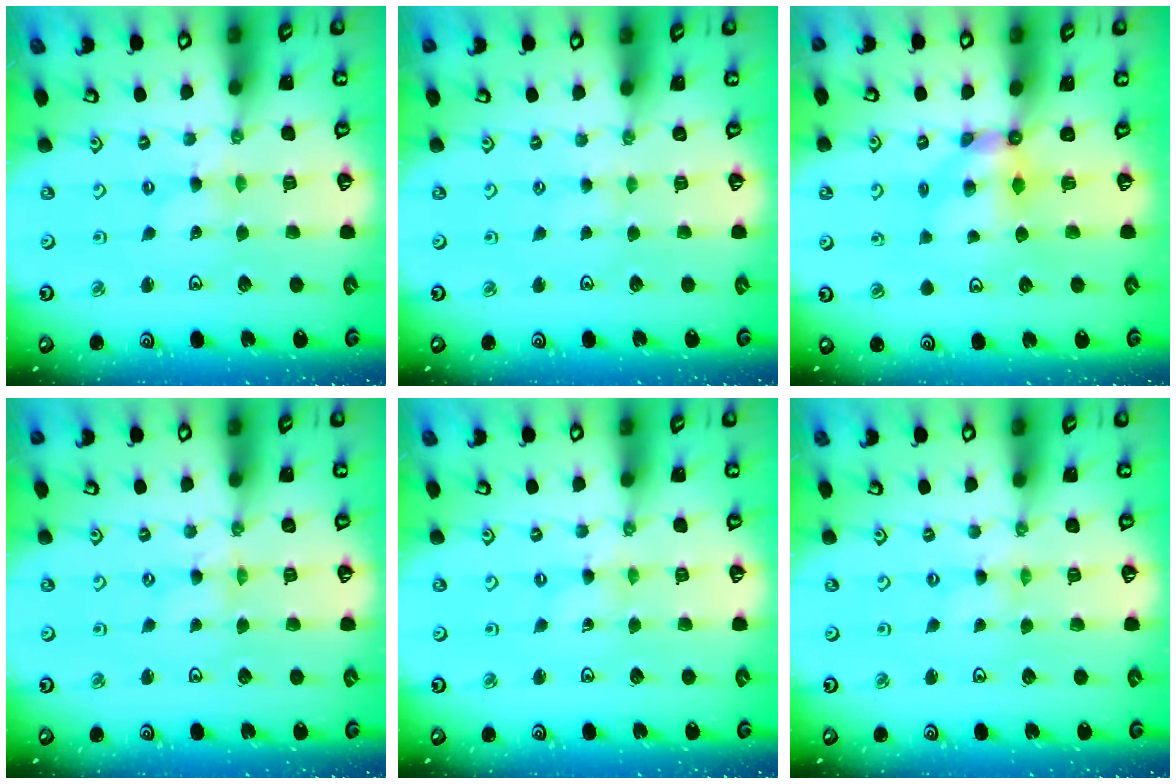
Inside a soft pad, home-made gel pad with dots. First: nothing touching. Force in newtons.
{"total": 1.7, "press": 1.7, "slide": 0.4}
{"total": 5.3, "press": 5.2, "slide": 0.4}
{"total": 0.0}
{"total": 0.0}
{"total": 0.0}